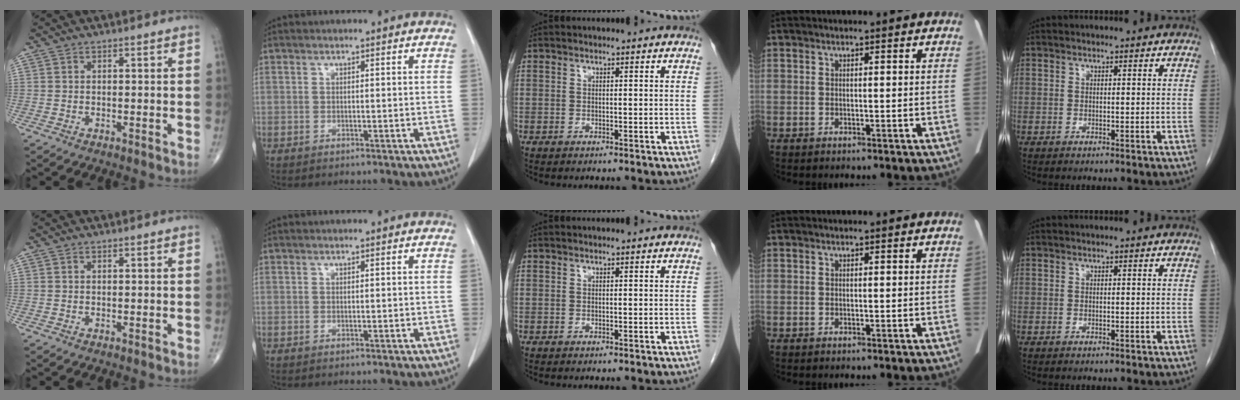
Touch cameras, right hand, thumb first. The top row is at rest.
{}